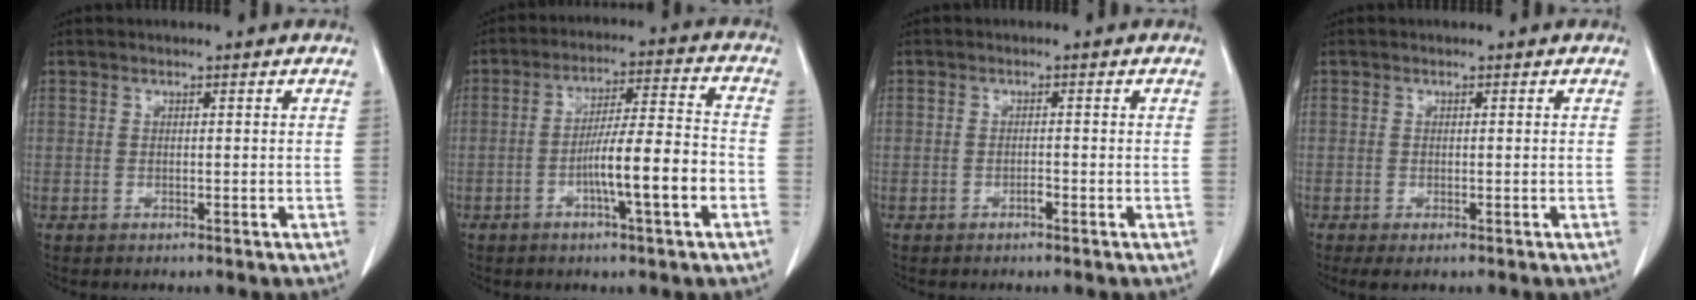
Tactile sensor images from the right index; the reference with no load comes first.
{"total": 10.6, "force": [-3.6, 0.4, 9.9], "torque": [-0.166, 0.009, -0.060]}
{"total": 0.8, "force": [-0.5, 0.2, 0.5], "torque": [-0.010, 0.002, -0.009]}
{"total": 1.8, "force": [-0.8, 0.3, 1.6], "torque": [-0.027, -0.006, -0.008]}